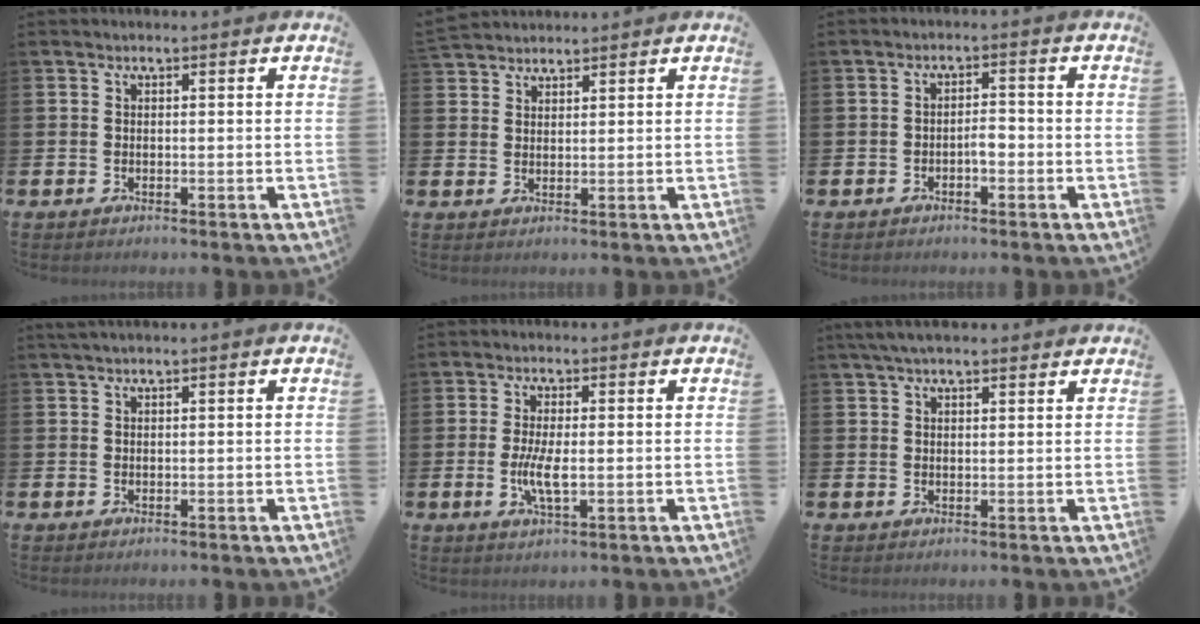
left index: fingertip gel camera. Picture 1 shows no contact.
{"total": 2.8, "force": [2.8, 0.6, -0.3], "torque": [0.004, -0.009, 0.052]}
{"total": 1.9, "force": [-0.8, 0.8, 1.5], "torque": [-0.036, 0.007, -0.016]}
{"total": 0.8, "force": [0.7, -0.1, 0.5], "torque": [-0.016, 0.006, 0.013]}
{"total": 4.2, "force": [-0.4, 1.4, 3.9], "torque": [-0.067, 0.003, -0.008]}
{"total": 3.5, "force": [2.9, 0.9, 1.7], "torque": [-0.034, -0.002, 0.053]}